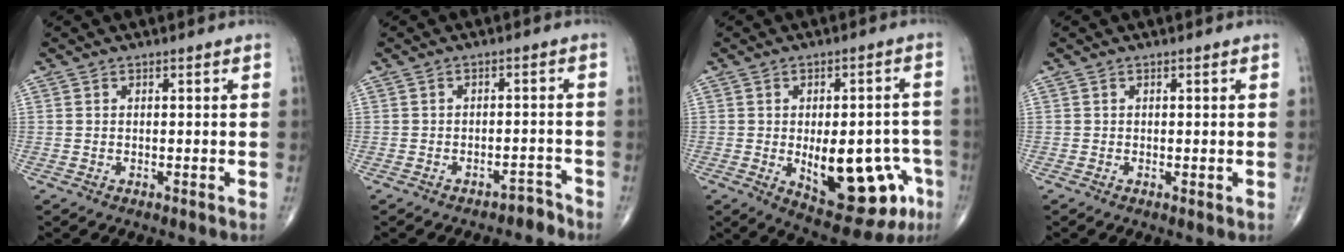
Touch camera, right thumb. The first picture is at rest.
{"total": 2.6, "force": [-2.3, 1.2, 0.0], "torque": [0.005, 0.029, -0.027]}
{"total": 17.8, "force": [-4.9, 8.4, 14.9], "torque": [-0.172, 0.018, -0.040]}
{"total": 0.5, "force": [0.0, 0.2, 0.5], "torque": [-0.009, -0.003, 0.001]}